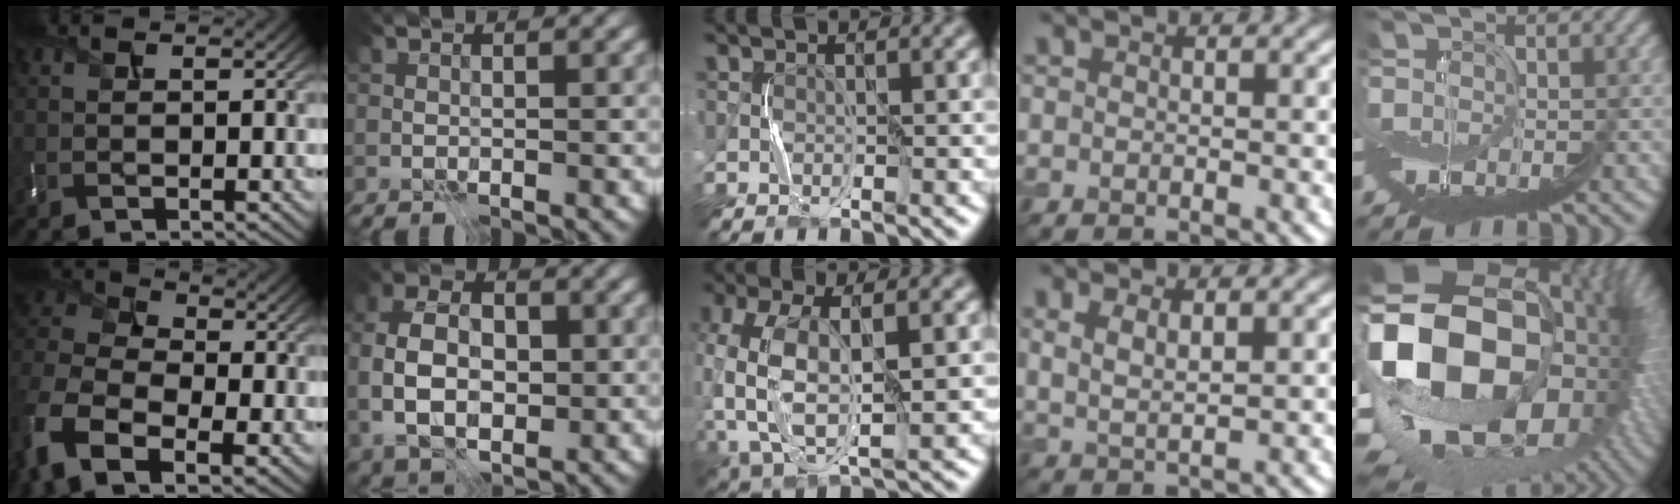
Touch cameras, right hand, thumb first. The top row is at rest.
{"thumb": {"total": 13.5, "force": [-4.8, 8.9, 9.0], "torque": [-0.251, -0.019, -0.091]}, "index": {"total": 7.7, "force": [-0.3, 4.9, 5.9], "torque": [-0.114, 0.007, -0.013]}, "middle": {"total": 10.0, "force": [-1.3, 5.4, 8.3], "torque": [-0.199, -0.004, -0.025]}, "ring": {"total": 2.3, "force": [1.4, 0.7, 1.7], "torque": [-0.033, 0.001, 0.031]}, "little": {"total": 14.2, "force": [0.9, 10.2, 9.9], "torque": [-0.241, -0.021, 0.045]}}